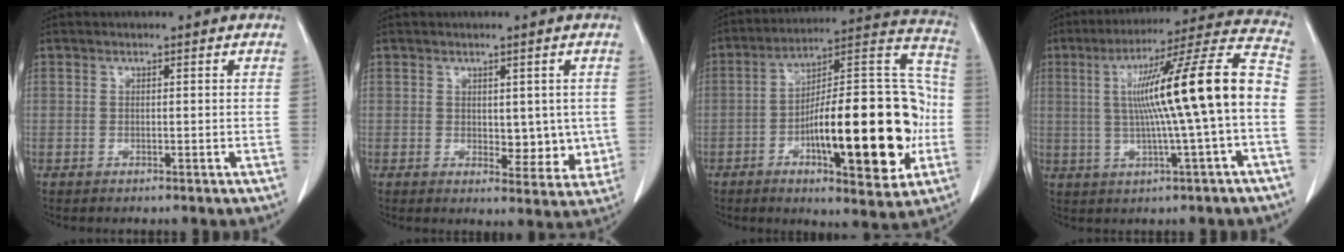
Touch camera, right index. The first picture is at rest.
{"total": 5.7, "force": [0.3, 3.3, 4.7], "torque": [-0.042, -0.009, 0.012]}
{"total": 23.9, "force": [-5.2, 6.4, 22.4], "torque": [-0.309, 0.026, -0.071]}
{"total": 17.0, "force": [-0.3, -0.4, 17.0], "torque": [-0.266, 0.027, -0.008]}